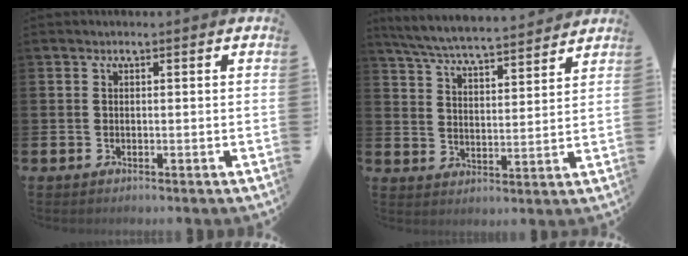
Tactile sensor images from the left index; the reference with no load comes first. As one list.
[{"total": 6.5, "force": [6.3, 0.5, 1.5], "torque": [-0.059, -0.043, 0.111]}]